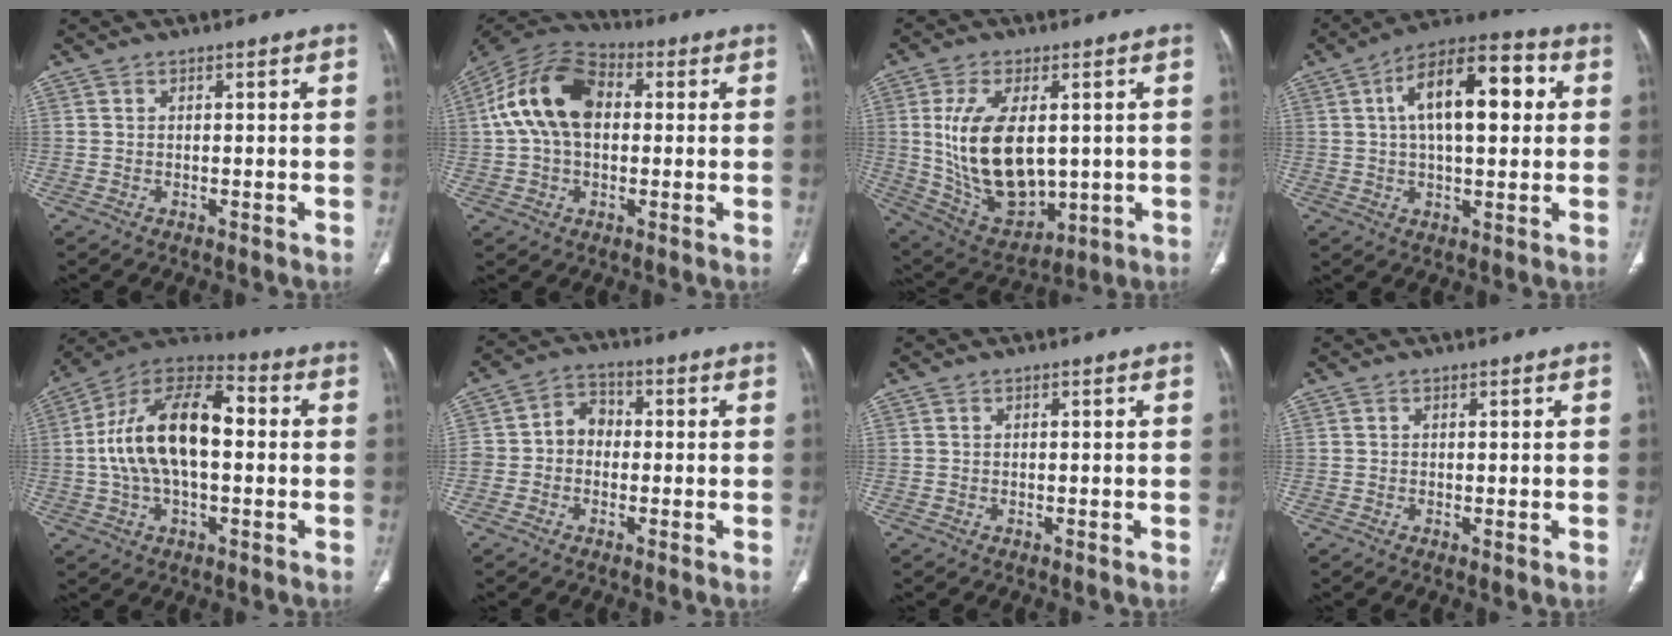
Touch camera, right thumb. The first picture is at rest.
{"total": 15.6, "force": [1.9, 10.2, 11.6], "torque": [-0.214, 0.034, 0.024]}
{"total": 18.1, "force": [1.5, 10.1, 14.9], "torque": [-0.260, -0.015, 0.053]}
{"total": 16.7, "force": [3.7, 7.7, 14.3], "torque": [-0.209, 0.024, 0.052]}
{"total": 18.8, "force": [0.9, 10.0, 16.0], "torque": [-0.285, 0.037, 0.008]}
{"total": 5.8, "force": [-0.8, 5.0, 2.9], "torque": [-0.025, 0.024, -0.027]}
{"total": 0.0}
{"total": 0.5, "force": [0.0, 0.1, 0.5], "torque": [-0.015, -0.004, -0.001]}